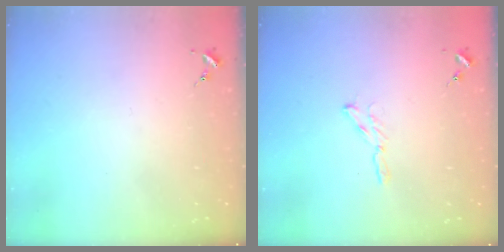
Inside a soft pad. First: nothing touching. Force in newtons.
{"total": 2.9, "press": 2.9, "slide": 0.3}